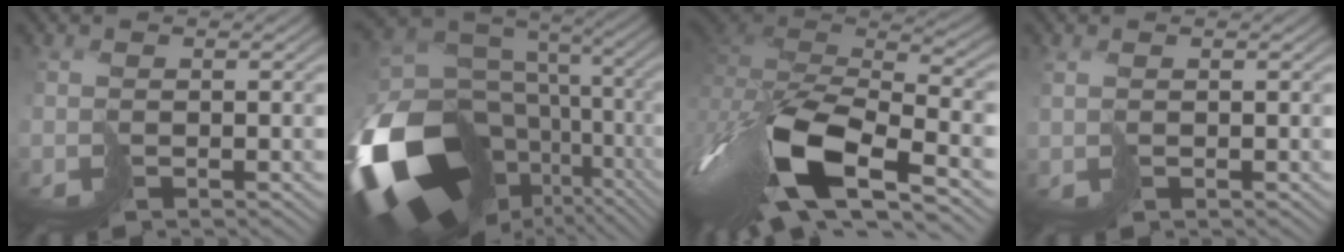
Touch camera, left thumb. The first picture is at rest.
{"total": 22.2, "force": [-8.4, 16.2, 12.6], "torque": [-0.325, -0.066, -0.090]}
{"total": 17.4, "force": [-6.2, 7.5, 14.4], "torque": [-0.340, -0.020, -0.098]}
{"total": 0.7, "force": [0.7, 0.0, 0.2], "torque": [-0.005, 0.001, 0.015]}